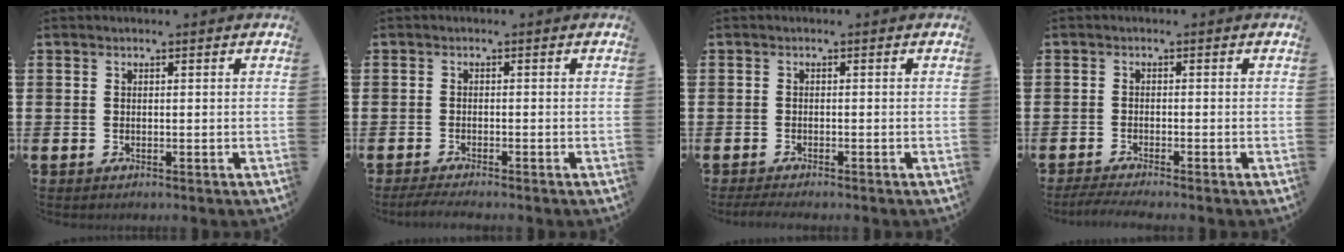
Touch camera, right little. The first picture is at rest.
{"total": 1.3, "force": [-1.1, 0.0, 0.7], "torque": [-0.011, -0.001, -0.020]}
{"total": 1.0, "force": [-0.8, 0.1, 0.6], "torque": [-0.010, -0.001, -0.016]}
{"total": 1.4, "force": [-1.1, 0.0, 0.9], "torque": [-0.014, 0.000, -0.021]}